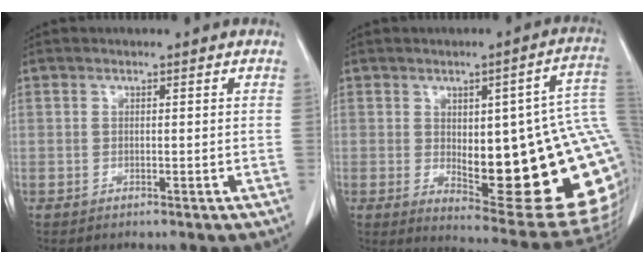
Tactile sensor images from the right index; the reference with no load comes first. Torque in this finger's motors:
{"motor_torque": [2.00, -0.14, 0.34, 0.13]}